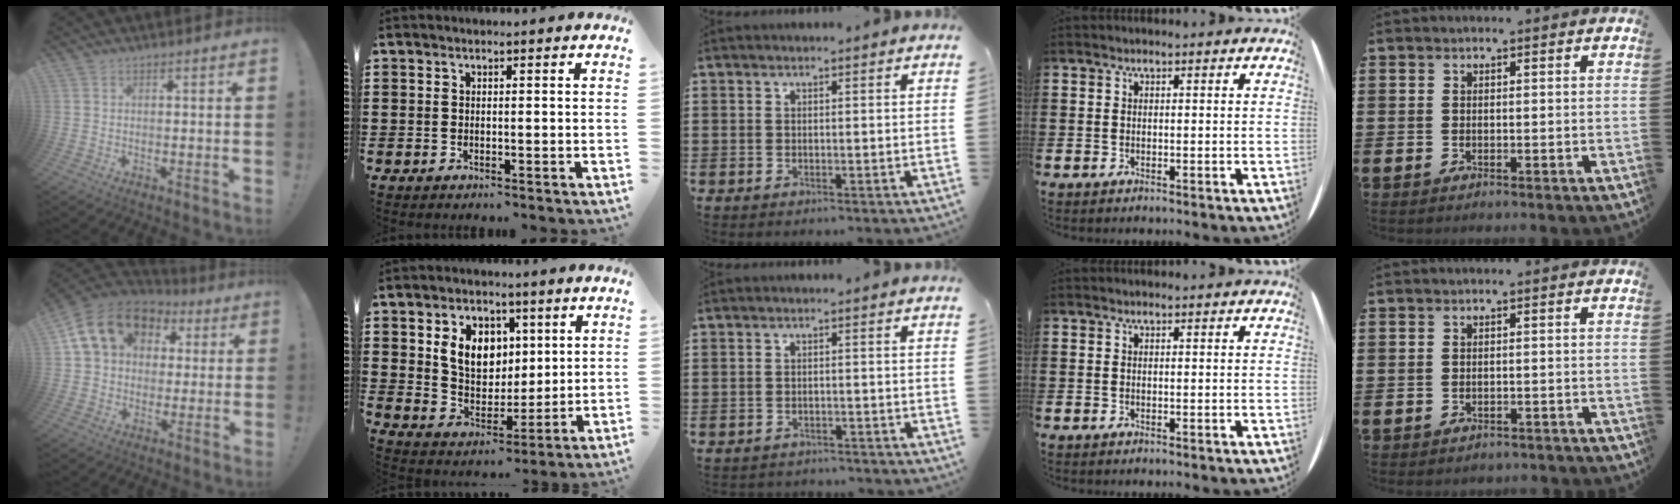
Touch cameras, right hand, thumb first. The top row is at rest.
{"thumb": {"total": 16.3, "force": [6.1, 12.6, 8.3], "torque": [-0.124, -0.014, 0.120]}, "index": {"total": 8.4, "force": [2.6, 6.6, 4.6], "torque": [-0.101, 0.016, 0.046]}, "middle": {"total": 1.5, "force": [-1.5, 0.1, 0.0], "torque": [-0.005, 0.000, -0.032]}, "little": {"total": 0.6, "force": [-0.6, 0.1, 0.0], "torque": [-0.003, -0.002, -0.013]}}